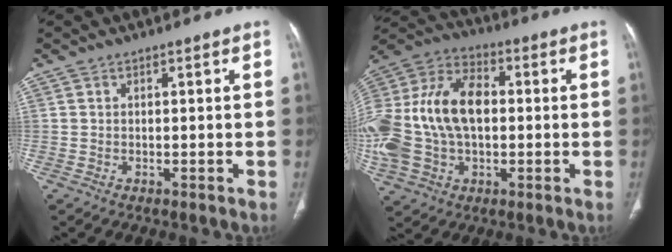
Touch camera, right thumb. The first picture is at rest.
{"total": 22.5, "force": [0.4, 14.7, 17.0], "torque": [-0.374, 0.027, 0.012]}